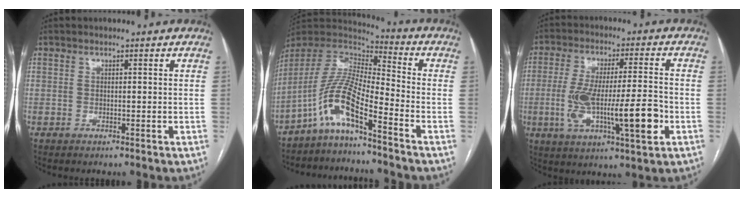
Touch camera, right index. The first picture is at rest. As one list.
[{"total": 10.6, "force": [-7.0, 1.0, 7.9], "torque": [-0.175, 0.013, -0.138]}, {"total": 14.5, "force": [-3.5, 2.4, 13.9], "torque": [-0.254, 0.002, -0.053]}]